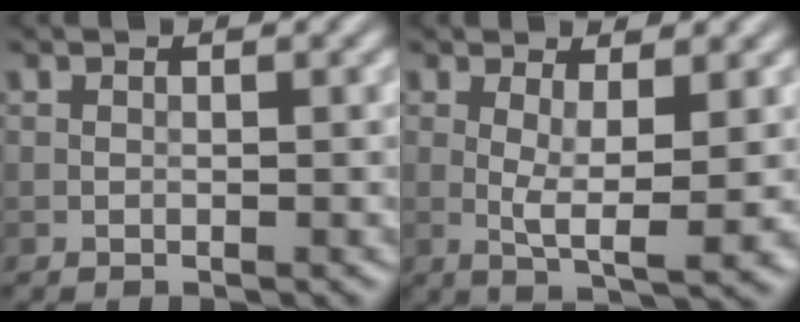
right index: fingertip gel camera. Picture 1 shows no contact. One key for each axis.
{"total": 4.8, "fx": 0.4, "fy": 0.9, "fz": 4.7, "tx": -0.082, "ty": -0.012, "tz": 0.009}